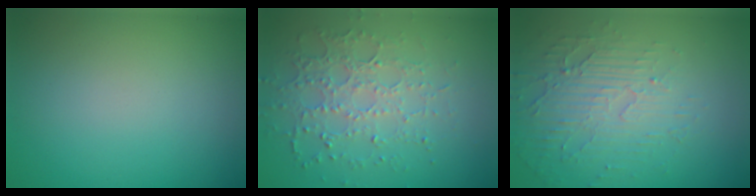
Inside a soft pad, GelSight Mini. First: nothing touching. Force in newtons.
{"total": 3.4, "press": 3.2, "slide": 1.3}
{"total": 4.3, "press": 3.2, "slide": 2.8}